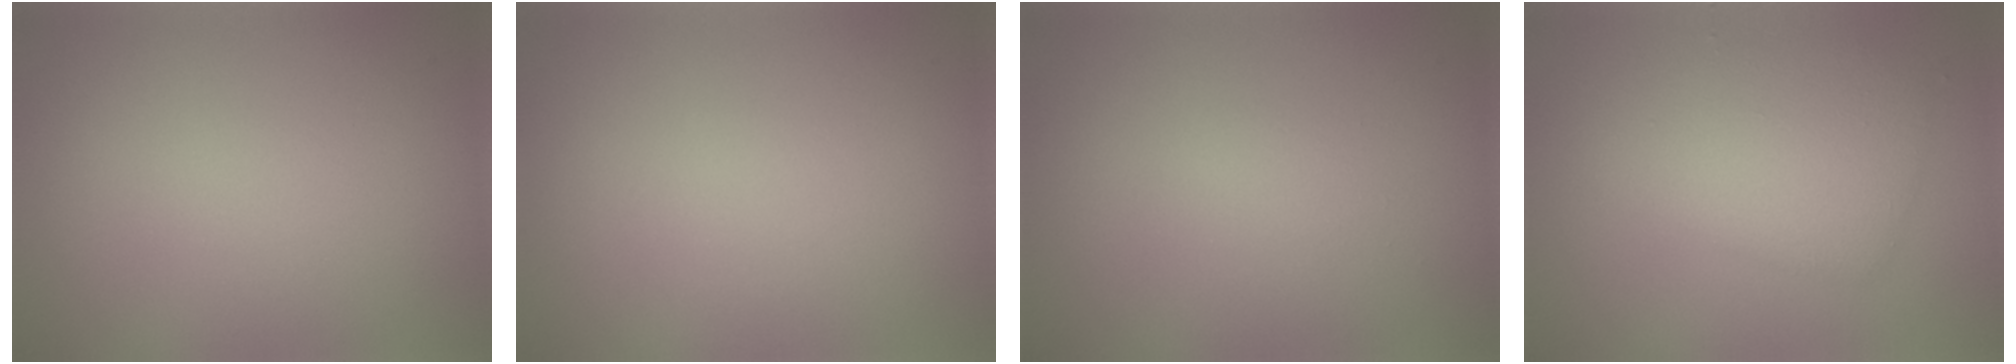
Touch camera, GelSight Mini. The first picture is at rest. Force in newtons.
{"total": 0.0}
{"total": 0.7, "press": 0.7, "slide": 0.1}
{"total": 4.2, "press": 4.2, "slide": 0.1}